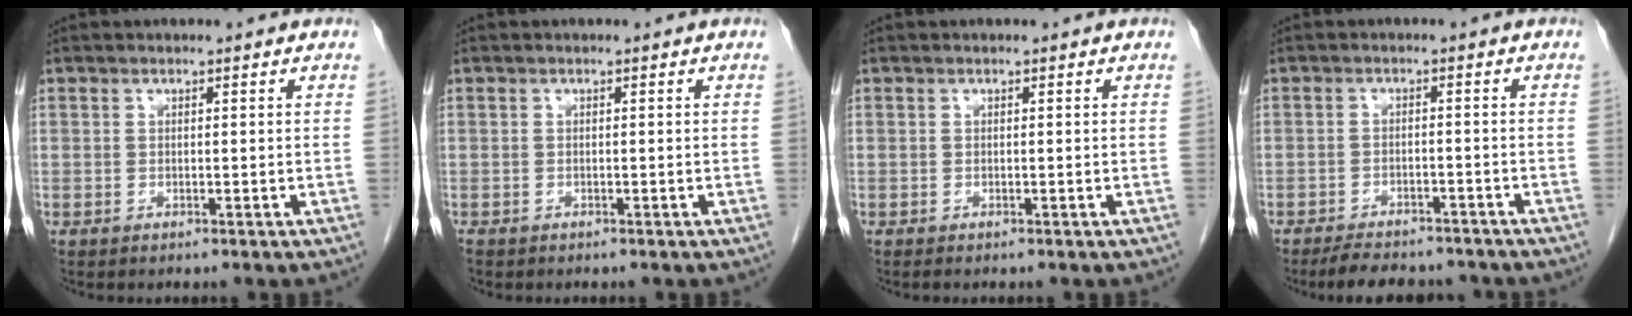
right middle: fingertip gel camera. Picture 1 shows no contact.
{"total": 1.0, "force": [-0.8, 0.6, 0.3], "torque": [-0.013, -0.002, -0.014]}
{"total": 0.0}
{"total": 9.2, "force": [-8.3, 2.5, 3.2], "torque": [-0.046, -0.001, -0.114]}